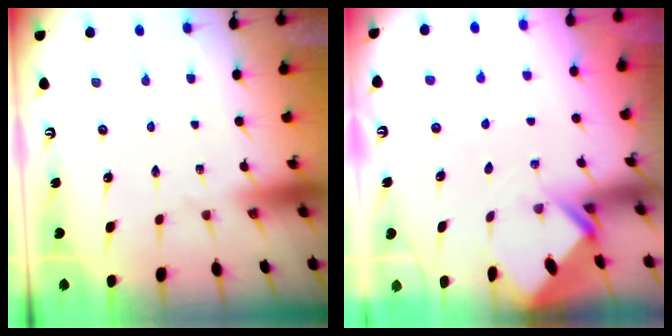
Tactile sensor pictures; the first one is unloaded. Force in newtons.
{"total": 2.5, "press": 2.5, "slide": 0.2}